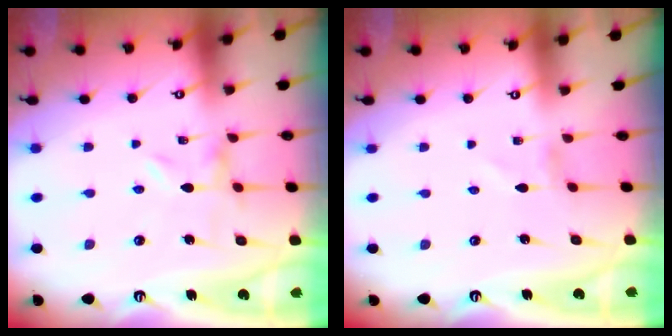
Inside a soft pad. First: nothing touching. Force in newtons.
{"total": 1.3, "press": 1.3, "slide": 0.1}